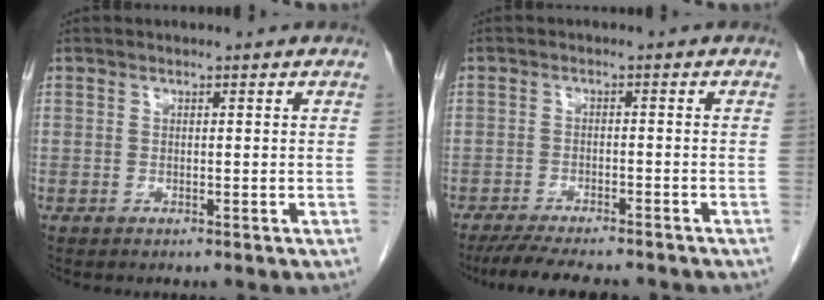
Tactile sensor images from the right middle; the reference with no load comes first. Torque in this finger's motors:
{"motor_torque": [1.04, -0.77, 0.28, 0.10]}